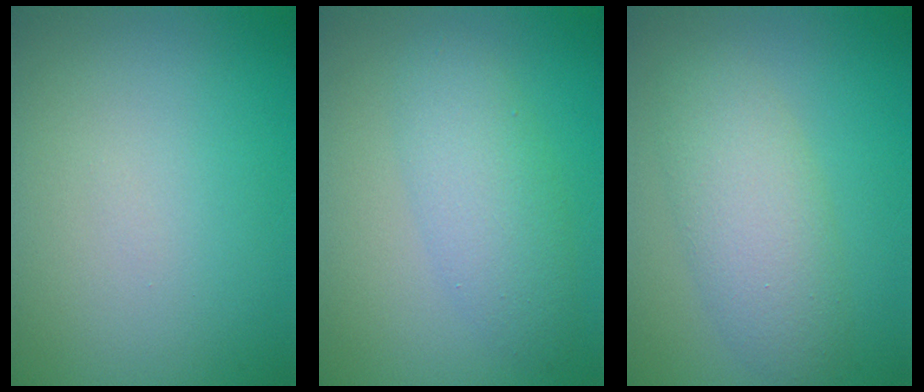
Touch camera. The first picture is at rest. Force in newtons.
{"total": 3.7, "press": 3.7, "slide": 0.1}
{"total": 4.5, "press": 4.5, "slide": 0.1}